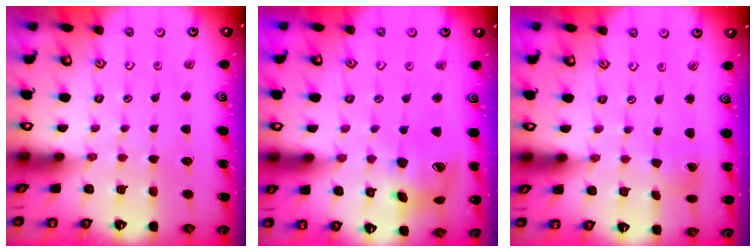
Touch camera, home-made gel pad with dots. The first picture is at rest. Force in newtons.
{"total": 14.6, "press": 14.4, "slide": 2.3}
{"total": 2.9, "press": 2.9, "slide": 0.2}